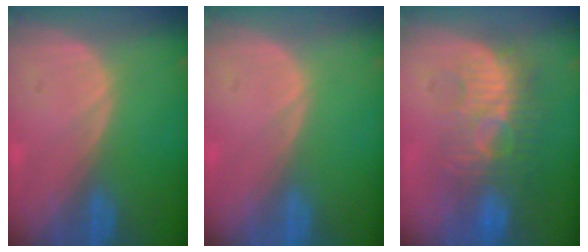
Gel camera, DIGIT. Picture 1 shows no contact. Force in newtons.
{"total": 0.0}
{"total": 9.1, "press": 8.7, "slide": 2.7}